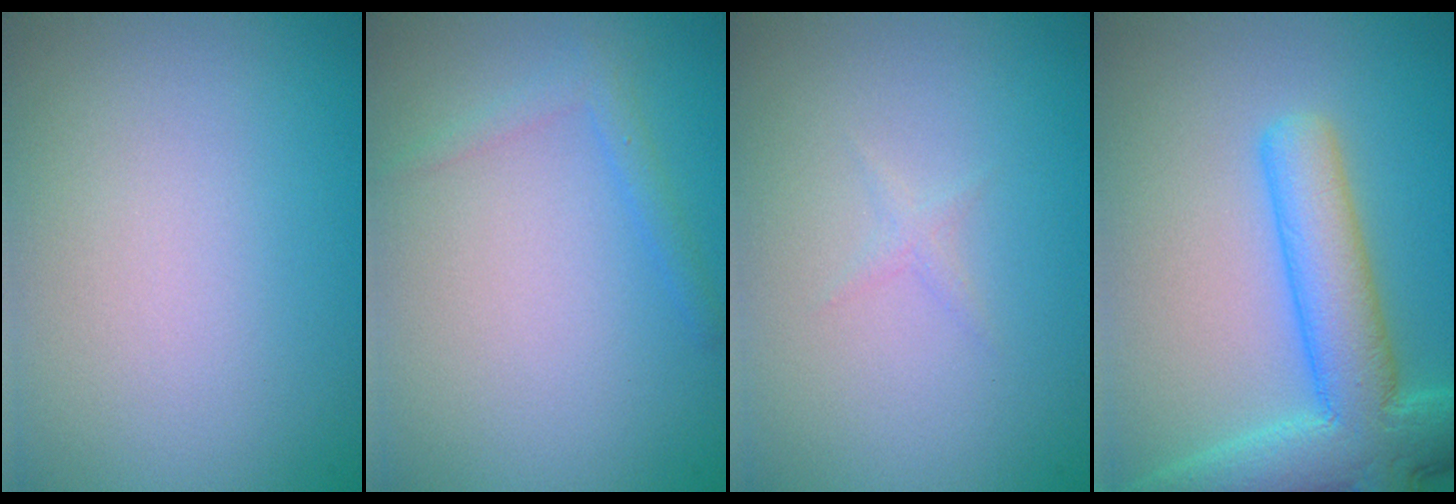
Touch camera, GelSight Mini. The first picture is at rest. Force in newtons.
{"total": 1.3, "press": 1.3, "slide": 0.1}
{"total": 0.6, "press": 0.6, "slide": 0.0}
{"total": 8.2, "press": 8.2, "slide": 0.3}